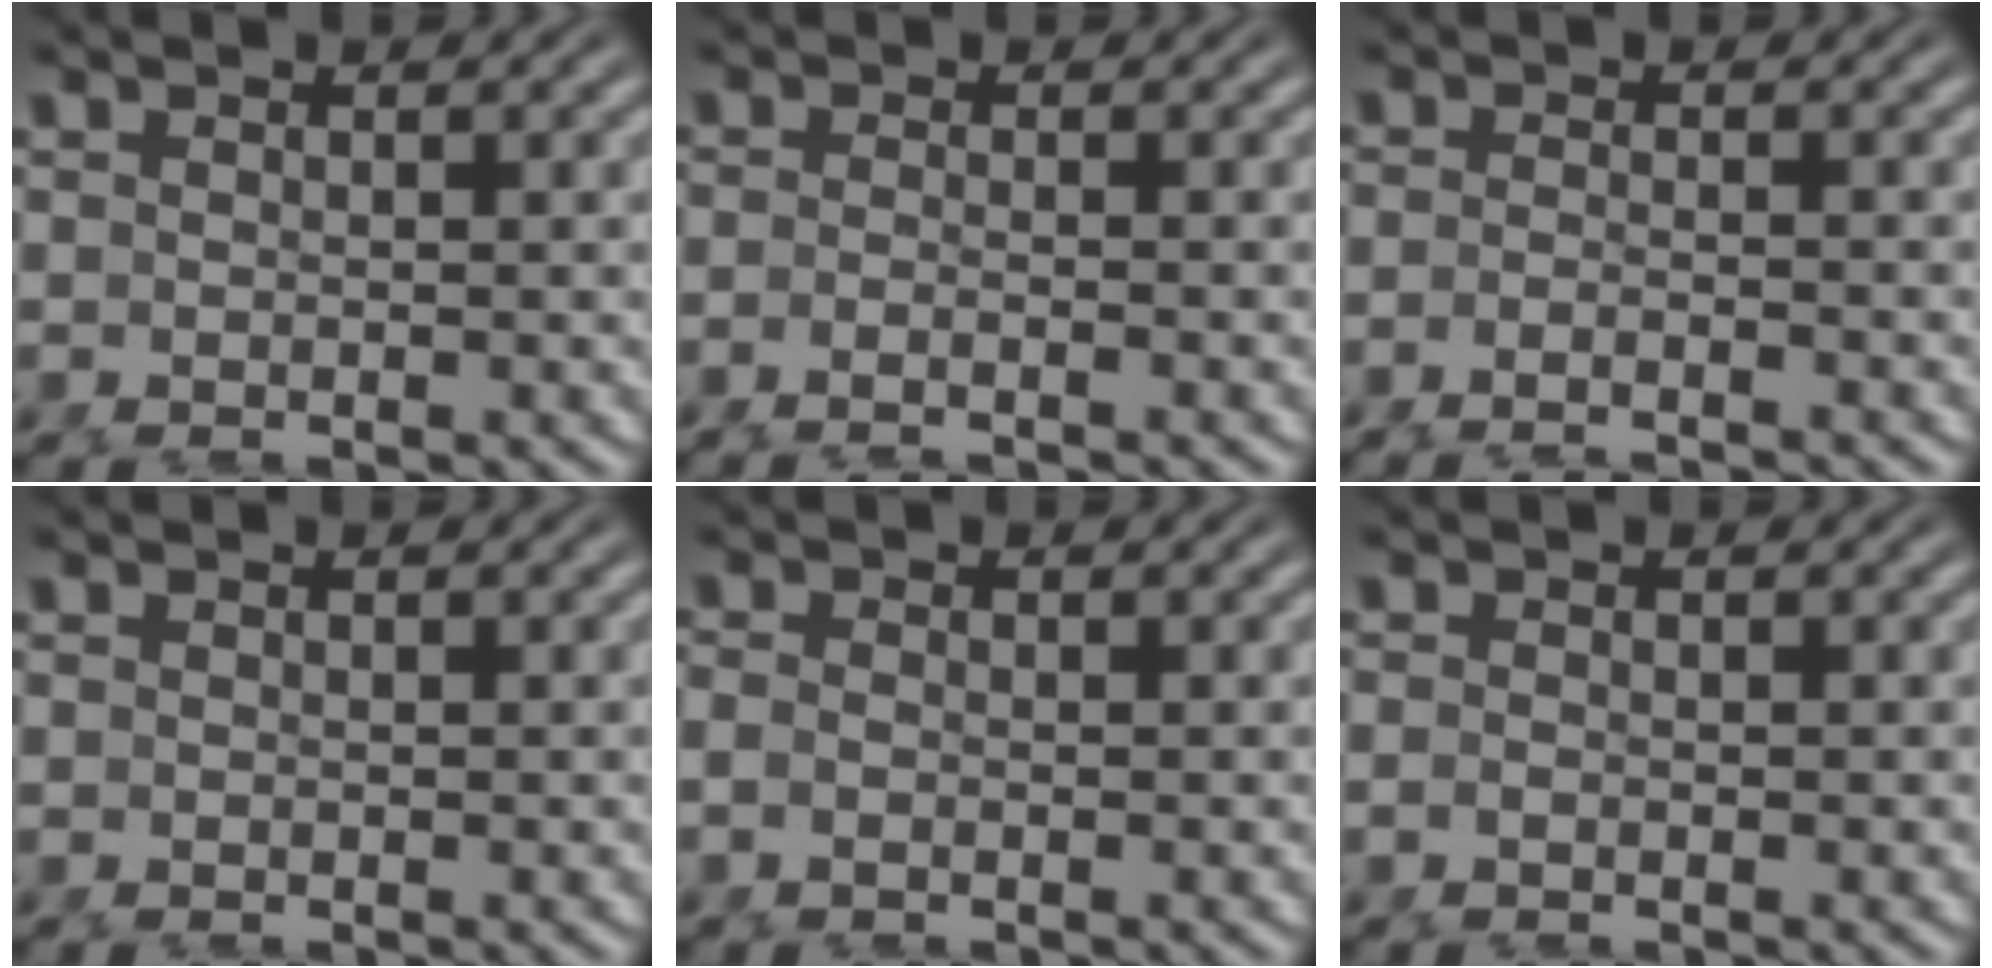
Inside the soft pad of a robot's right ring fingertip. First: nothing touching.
{"total": 3.1, "force": [-2.7, 0.5, 1.4], "torque": [-0.031, -0.001, -0.049]}
{"total": 4.1, "force": [-3.8, 0.6, 1.6], "torque": [-0.032, -0.003, -0.065]}
{"total": 0.0}
{"total": 1.8, "force": [-0.8, 1.2, 1.1], "torque": [-0.030, -0.003, -0.018]}
{"total": 1.0, "force": [-0.6, 0.7, 0.5], "torque": [-0.016, -0.001, -0.015]}